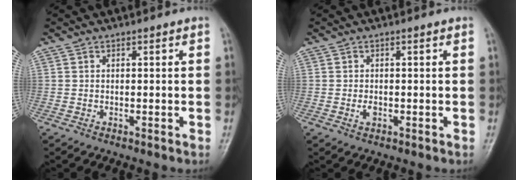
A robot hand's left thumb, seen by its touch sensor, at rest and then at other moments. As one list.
[{"total": 1.4, "force": [-0.2, 0.8, 1.1], "torque": [-0.015, -0.001, -0.003]}]